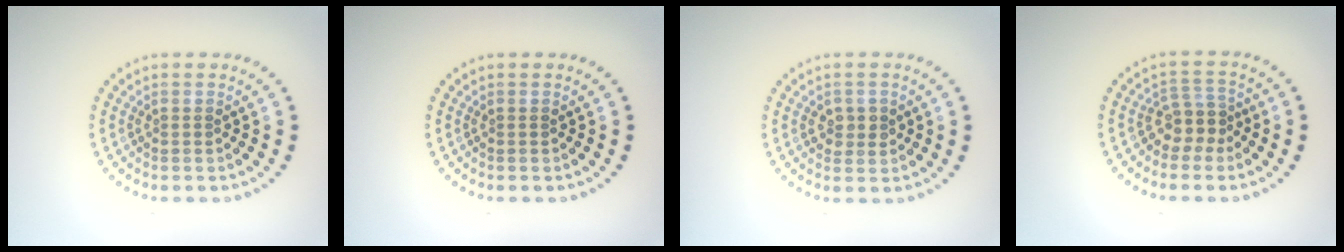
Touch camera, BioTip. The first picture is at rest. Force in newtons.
{"total": 0.0}
{"total": 1.8, "press": 1.8, "slide": 0.1}
{"total": 2.6, "press": 2.0, "slide": 1.7}